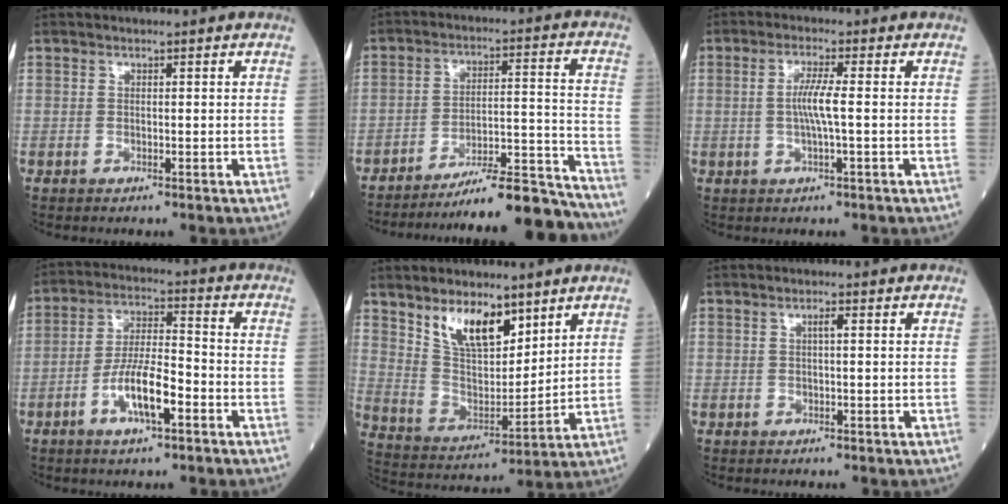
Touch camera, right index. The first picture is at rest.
{"total": 16.3, "force": [-15.6, -0.3, 4.9], "torque": [-0.063, 0.027, -0.236]}
{"total": 4.1, "force": [-0.1, -0.2, 4.1], "torque": [-0.084, 0.001, -0.001]}
{"total": 8.8, "force": [-3.8, 2.0, 7.7], "torque": [-0.152, 0.004, -0.067]}
{"total": 10.8, "force": [7.1, 4.5, 6.9], "torque": [-0.131, 0.004, 0.147]}
{"total": 1.1, "force": [0.3, 0.0, 1.0], "torque": [-0.019, 0.003, 0.006]}